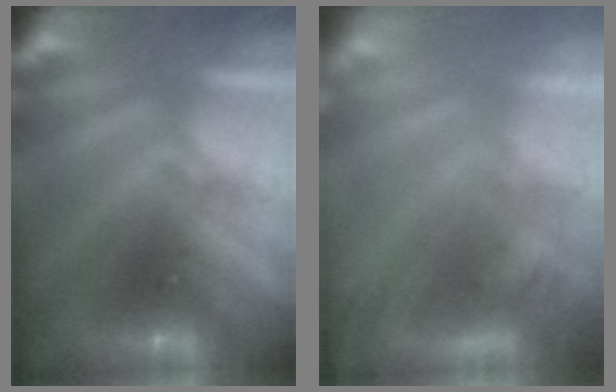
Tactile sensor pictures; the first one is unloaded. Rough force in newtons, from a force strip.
{"total": 6.9}